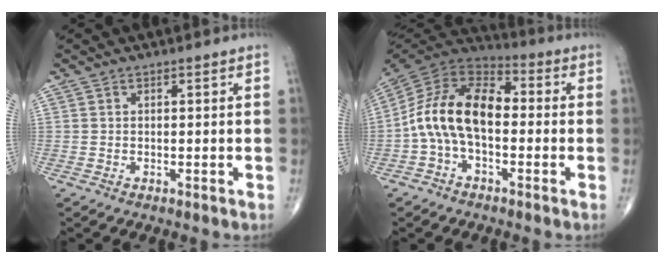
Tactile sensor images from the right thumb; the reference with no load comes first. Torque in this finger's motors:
{"motor_torque": [1.67, 1.67, 0.47, -0.46, 0.42]}